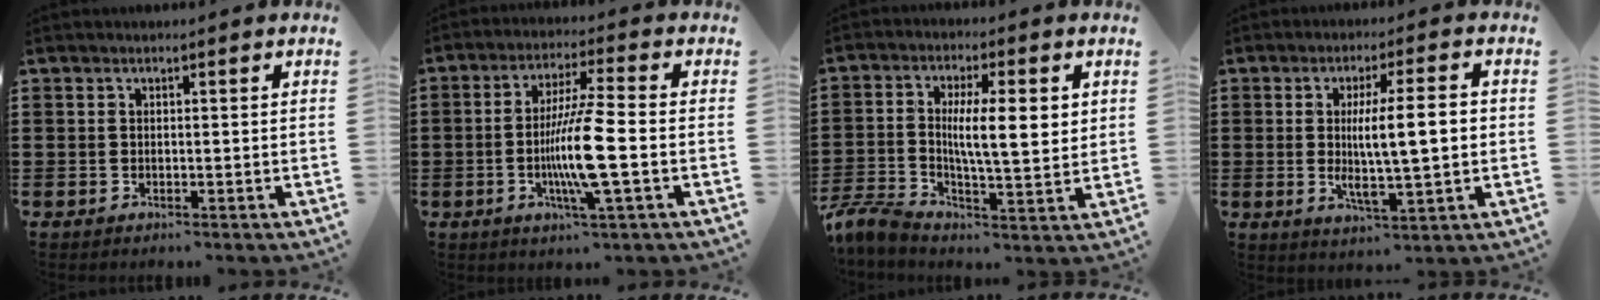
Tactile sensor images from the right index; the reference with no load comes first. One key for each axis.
{"total": 10.3, "fx": -2.3, "fy": 0.4, "fz": 10.0, "tx": -0.202, "ty": -0.020, "tz": -0.052}
{"total": 9.3, "fx": 1.1, "fy": 3.0, "fz": 8.7, "tx": -0.154, "ty": 0.007, "tz": 0.016}
{"total": 10.3, "fx": 0.6, "fy": 2.3, "fz": 10.0, "tx": -0.163, "ty": -0.001, "tz": 0.006}